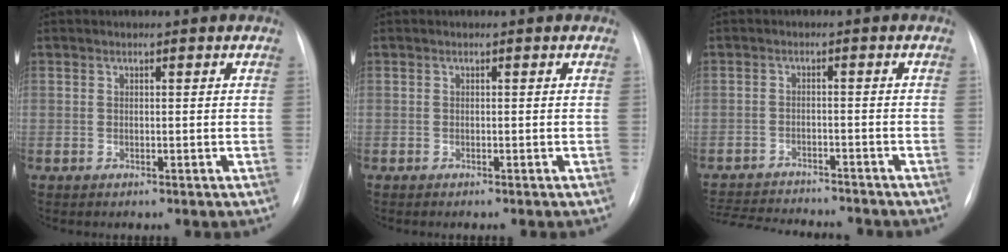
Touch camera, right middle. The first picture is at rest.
{"total": 0.8, "force": [-0.6, -0.1, 0.4], "torque": [-0.005, -0.002, -0.008]}
{"total": 14.2, "force": [-13.3, 2.2, 4.7], "torque": [-0.102, -0.009, -0.189]}